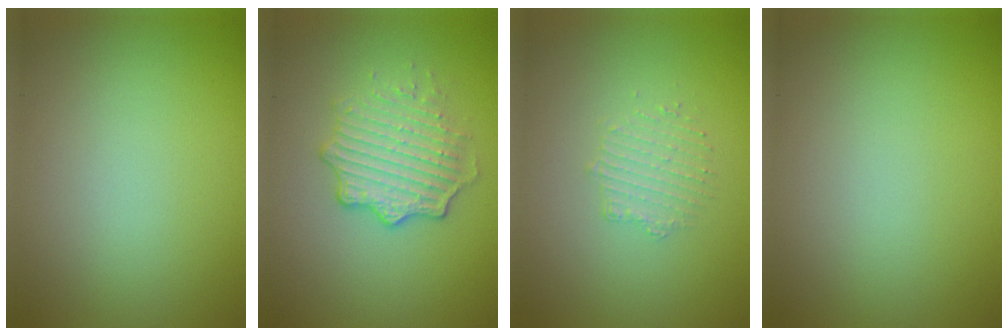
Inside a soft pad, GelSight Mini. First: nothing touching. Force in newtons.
{"total": 4.9, "press": 3.3, "slide": 3.6}
{"total": 1.6, "press": 0.9, "slide": 1.3}
{"total": 0.0}